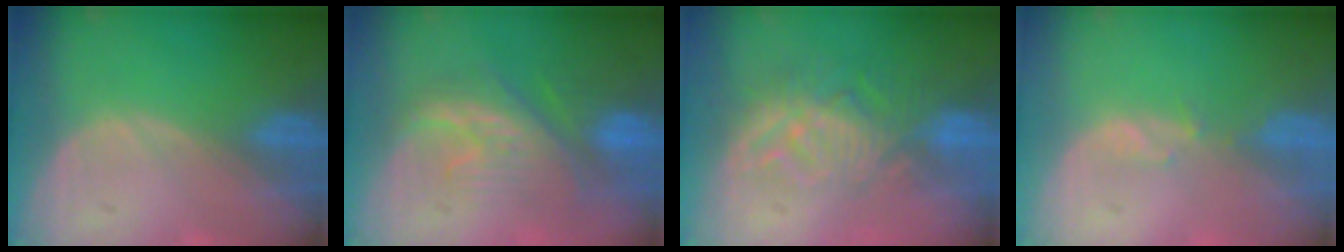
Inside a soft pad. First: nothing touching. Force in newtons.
{"total": 8.9, "press": 8.4, "slide": 2.8}
{"total": 9.3, "press": 8.1, "slide": 4.5}
{"total": 1.1, "press": 1.1, "slide": 0.2}